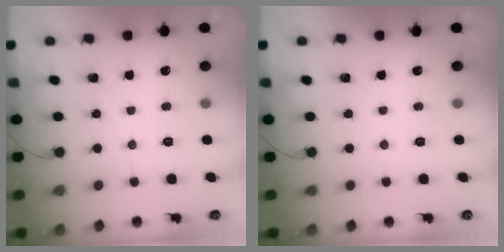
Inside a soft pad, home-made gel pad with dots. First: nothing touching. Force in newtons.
{"total": 0.0}